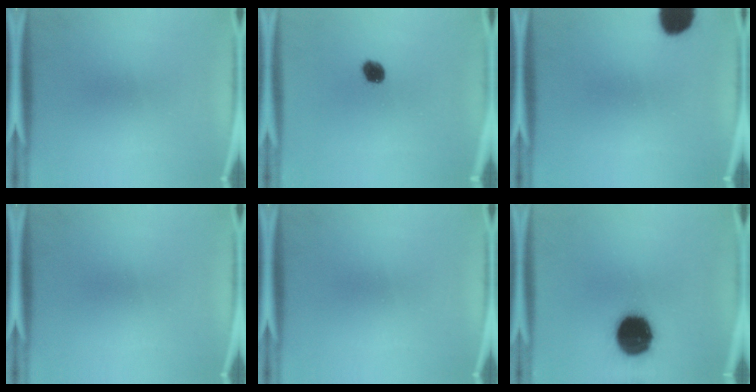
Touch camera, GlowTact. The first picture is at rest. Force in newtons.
{"total": 4.0}
{"total": 8.6}
{"total": 0.0}
{"total": 0.0}
{"total": 17.0}